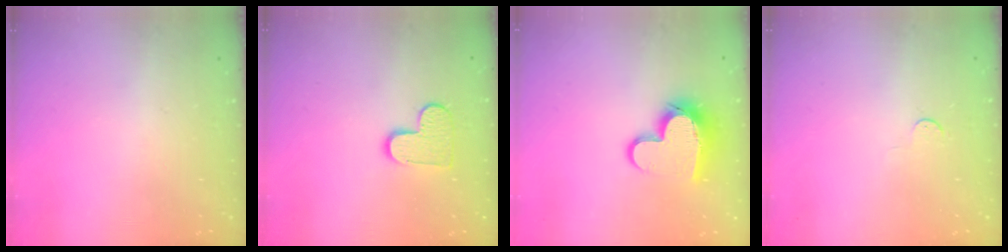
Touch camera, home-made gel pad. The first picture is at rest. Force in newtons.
{"total": 8.9, "press": 8.9, "slide": 0.4}
{"total": 13.2, "press": 13.2, "slide": 1.1}
{"total": 2.8, "press": 2.8, "slide": 0.4}